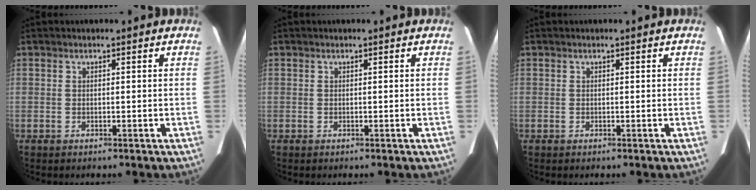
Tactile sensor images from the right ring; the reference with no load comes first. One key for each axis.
{"total": 0.0}
{"total": 0.0}